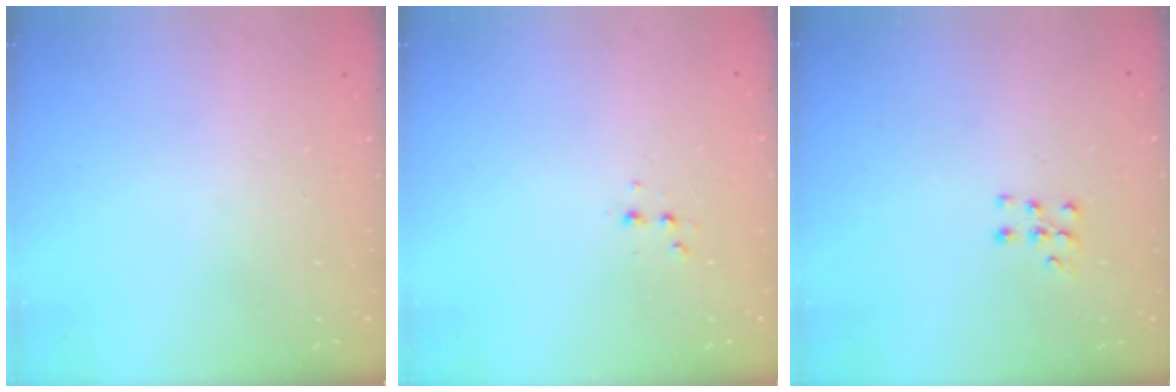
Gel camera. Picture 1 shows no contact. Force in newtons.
{"total": 2.6, "press": 2.5, "slide": 0.8}
{"total": 6.1, "press": 6.0, "slide": 0.5}